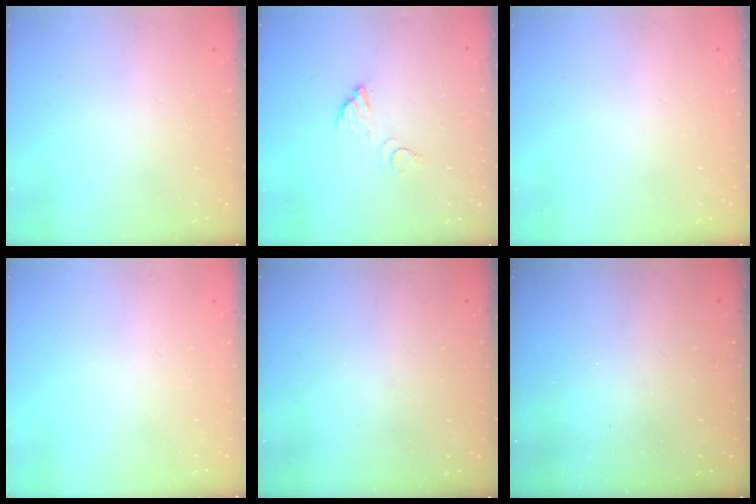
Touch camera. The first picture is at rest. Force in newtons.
{"total": 3.8, "press": 3.8, "slide": 0.2}
{"total": 0.0}
{"total": 0.0}
{"total": 3.2, "press": 3.2, "slide": 0.1}
{"total": 3.2, "press": 3.2, "slide": 0.1}